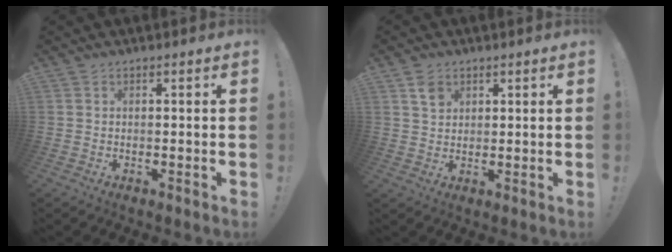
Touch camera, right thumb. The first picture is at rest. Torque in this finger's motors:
{"motor_torque": [0.16, 0.37, -0.05, 0.18, 0.00]}